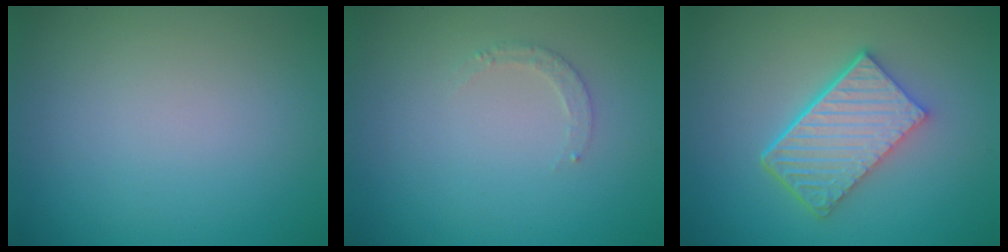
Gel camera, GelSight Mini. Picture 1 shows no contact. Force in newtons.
{"total": 1.3, "press": 1.2, "slide": 0.2}
{"total": 5.8, "press": 4.3, "slide": 3.9}